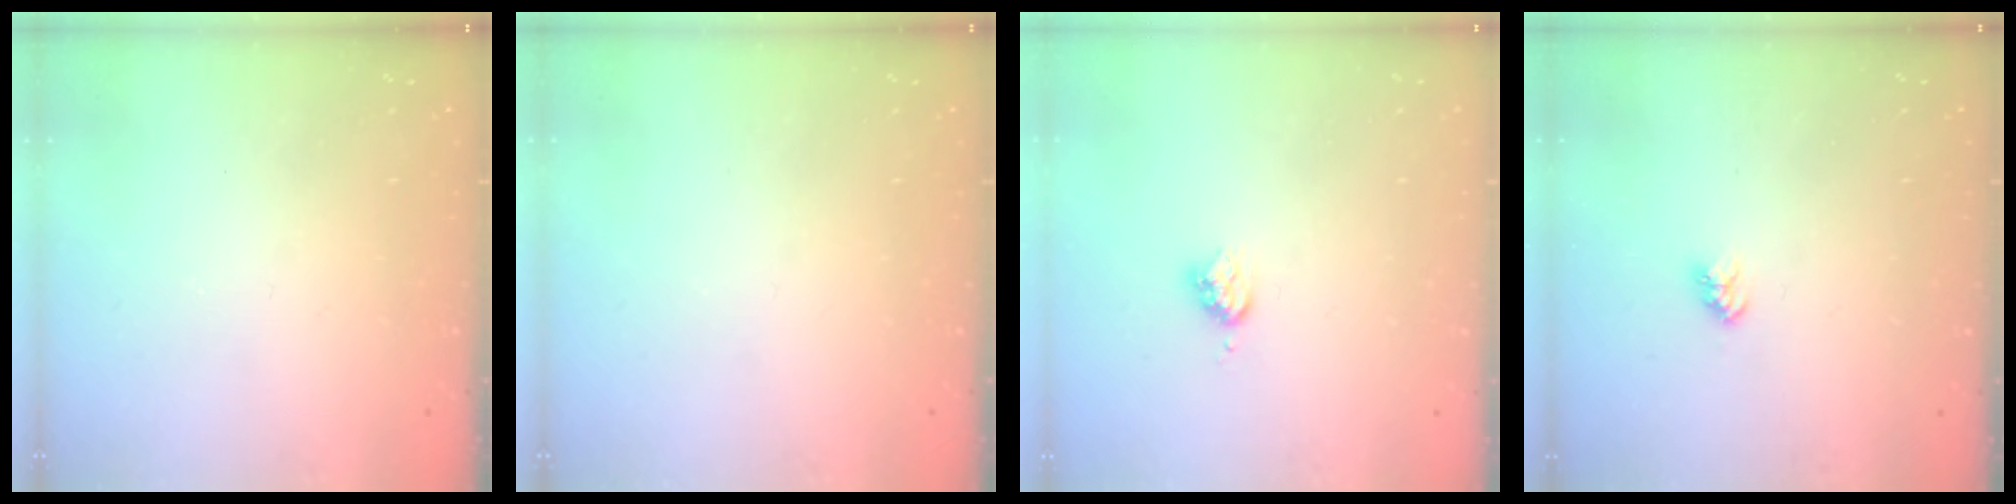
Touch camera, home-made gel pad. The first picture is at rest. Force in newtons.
{"total": 0.0}
{"total": 3.6, "press": 3.5, "slide": 0.6}
{"total": 3.2, "press": 3.1, "slide": 0.4}